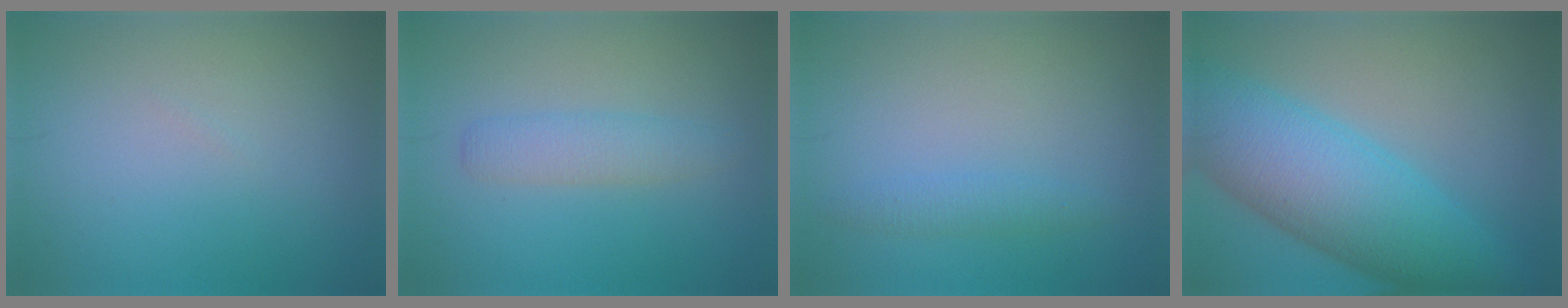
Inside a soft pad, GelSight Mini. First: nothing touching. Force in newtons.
{"total": 2.4, "press": 2.4, "slide": 0.1}
{"total": 1.4, "press": 1.4, "slide": 0.1}
{"total": 9.9, "press": 9.9, "slide": 0.2}